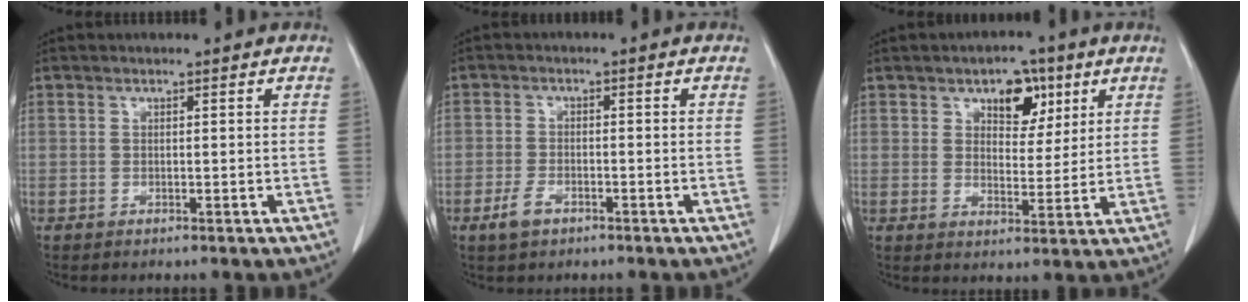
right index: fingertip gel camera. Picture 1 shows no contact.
{"total": 3.1, "force": [-1.9, 1.6, 1.9], "torque": [-0.042, 0.001, -0.030]}
{"total": 6.7, "force": [3.6, 3.9, 4.1], "torque": [-0.054, 0.010, 0.056]}